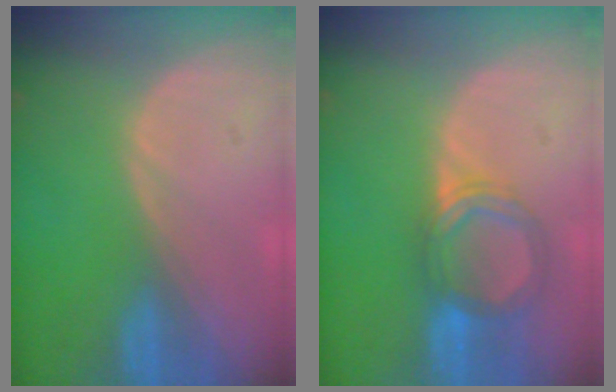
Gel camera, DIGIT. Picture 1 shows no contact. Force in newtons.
{"total": 5.5, "press": 5.5, "slide": 0.7}